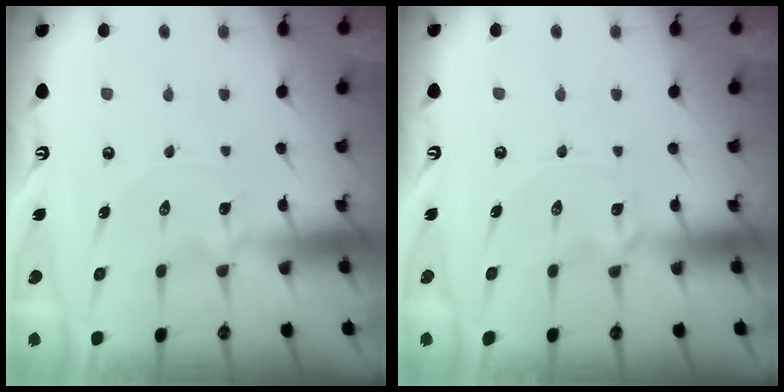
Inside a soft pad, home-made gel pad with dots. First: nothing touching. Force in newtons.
{"total": 1.2, "press": 1.2, "slide": 0.2}